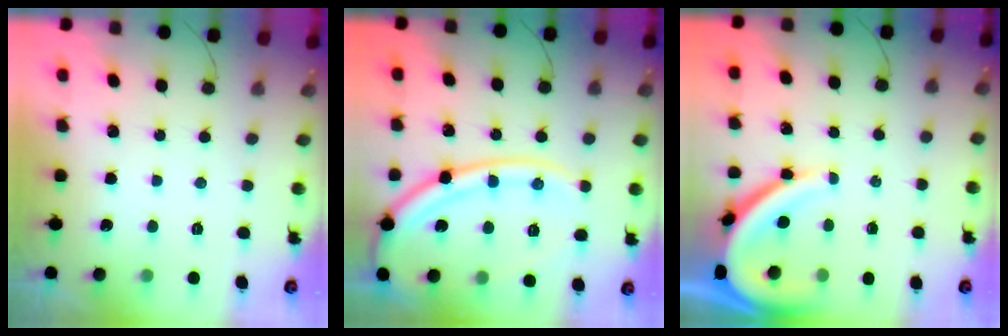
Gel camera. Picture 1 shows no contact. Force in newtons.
{"total": 15.3, "press": 15.2, "slide": 1.7}
{"total": 10.9, "press": 10.9, "slide": 0.7}